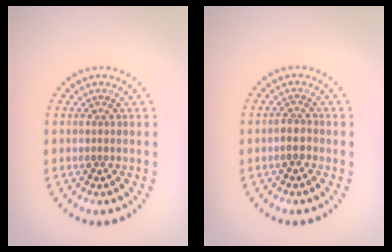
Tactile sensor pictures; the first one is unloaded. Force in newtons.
{"total": 1.4, "press": 1.2, "slide": 0.7}